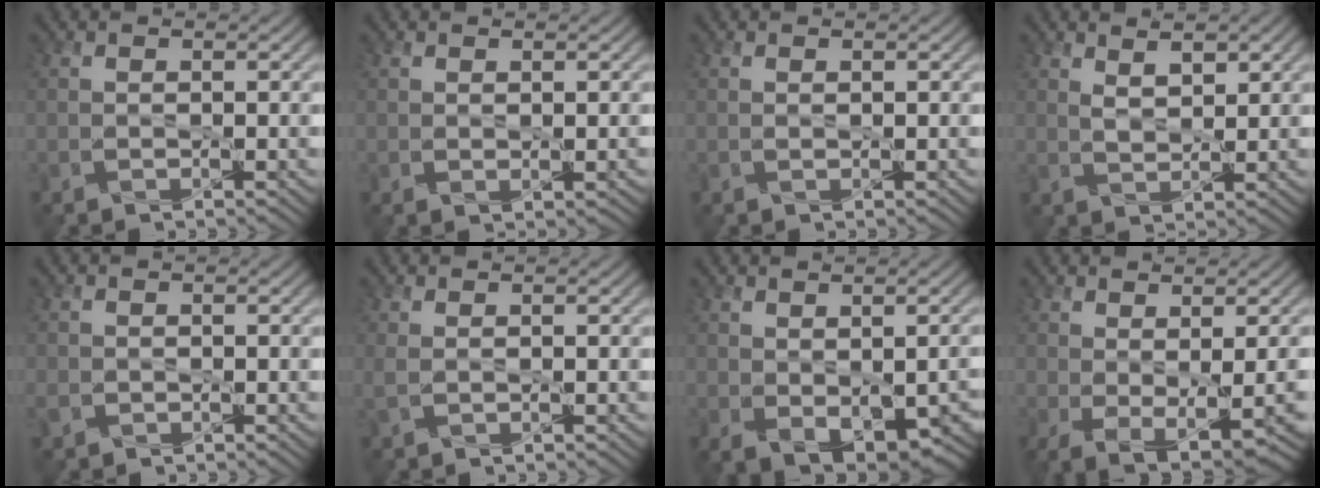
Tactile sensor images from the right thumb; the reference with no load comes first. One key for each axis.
{"total": 0.8, "fx": 0.3, "fy": 0.3, "fz": 0.6, "tx": -0.010, "ty": -0.002, "tz": 0.008}
{"total": 0.0}
{"total": 2.8, "fx": 1.9, "fy": 1.0, "fz": 1.8, "tx": -0.033, "ty": -0.008, "tz": 0.041}
{"total": 1.4, "fx": -0.6, "fy": 1.2, "fz": 0.4, "tx": -0.012, "ty": -0.009, "tz": -0.015}
{"total": 1.1, "fx": 0.4, "fy": 0.4, "fz": 0.9, "tx": -0.028, "ty": 0.003, "tz": 0.009}
{"total": 7.0, "fx": -1.6, "fy": 4.1, "fz": 5.4, "tx": -0.099, "ty": -0.037, "tz": 0.001}
{"total": 5.8, "fx": -0.8, "fy": 2.2, "fz": 5.3, "tx": -0.101, "ty": -0.019, "tz": 0.004}